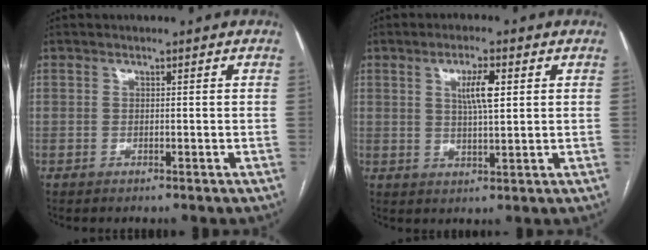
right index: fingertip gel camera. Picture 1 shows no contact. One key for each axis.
{"total": 5.1, "fx": 1.7, "fy": 0.9, "fz": 4.8, "tx": -0.085, "ty": 0.004, "tz": 0.031}